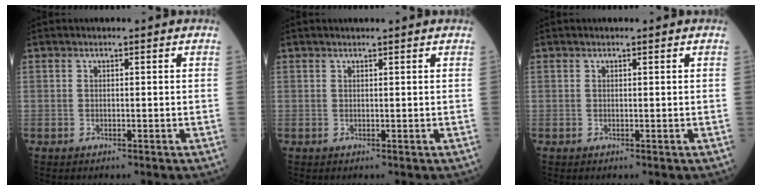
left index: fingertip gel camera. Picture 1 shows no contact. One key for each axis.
{"total": 1.6, "fx": 1.3, "fy": -0.3, "fz": 0.8, "tx": -0.010, "ty": 0.009, "tz": 0.018}
{"total": 0.0}